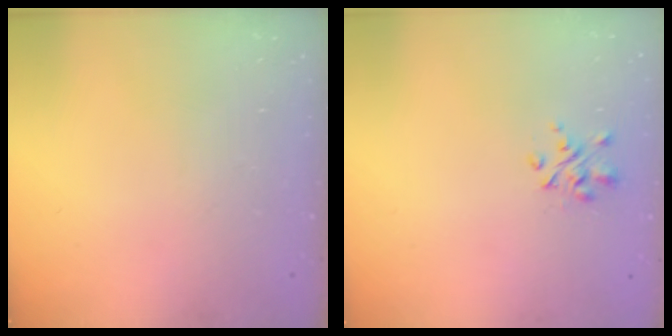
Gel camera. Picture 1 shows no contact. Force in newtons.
{"total": 2.7, "press": 2.5, "slide": 1.0}